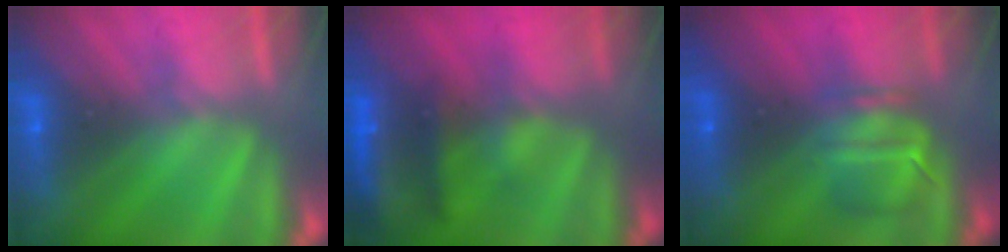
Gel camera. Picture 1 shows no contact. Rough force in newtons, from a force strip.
{"total": 9.0}
{"total": 3.3}